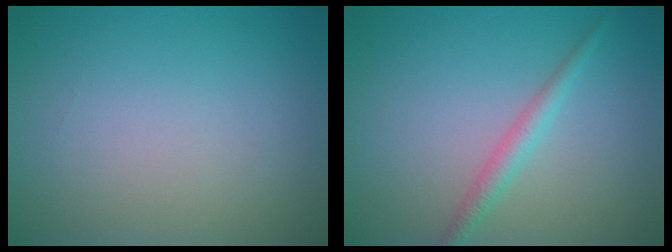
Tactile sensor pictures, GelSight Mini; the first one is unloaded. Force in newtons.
{"total": 1.8, "press": 1.8, "slide": 0.1}